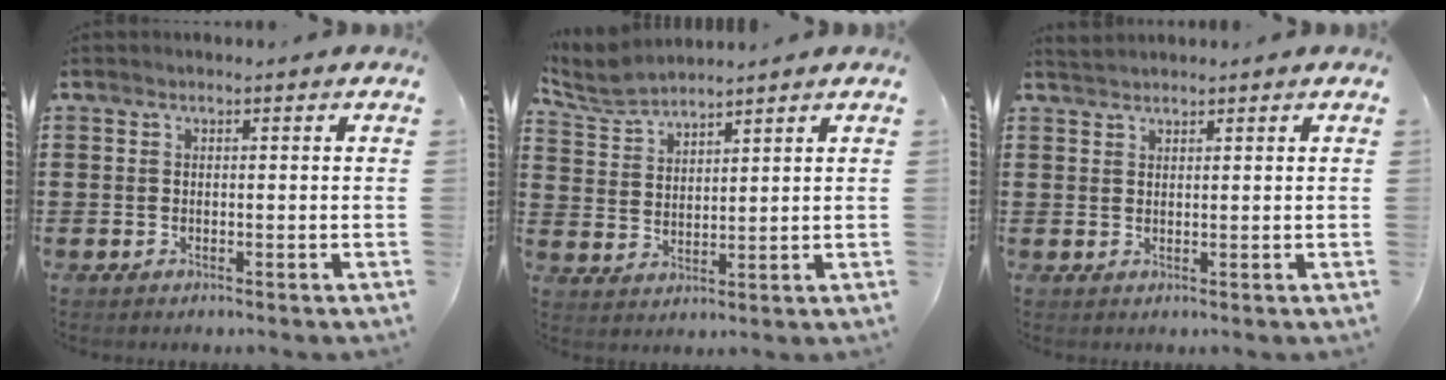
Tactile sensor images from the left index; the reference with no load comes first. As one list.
[{"total": 4.7, "force": [4.5, 0.7, 1.1], "torque": [-0.038, -0.012, 0.082]}, {"total": 1.4, "force": [1.4, 0.2, 0.2], "torque": [-0.007, 0.002, 0.027]}]